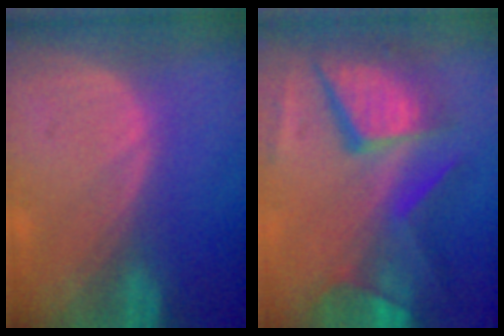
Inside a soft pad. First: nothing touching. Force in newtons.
{"total": 12.4, "press": 10.2, "slide": 7.0}